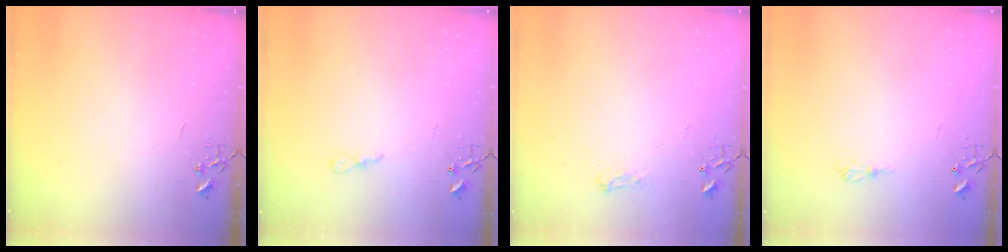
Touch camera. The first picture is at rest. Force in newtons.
{"total": 4.8, "press": 4.7, "slide": 0.6}
{"total": 6.6, "press": 6.6, "slide": 0.5}
{"total": 6.5, "press": 6.5, "slide": 0.9}